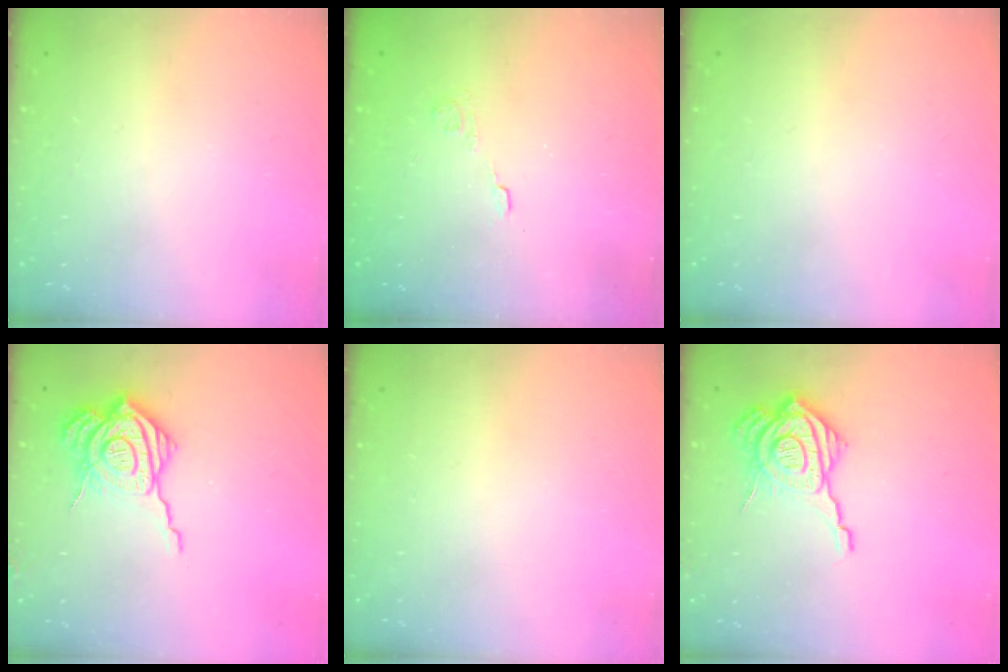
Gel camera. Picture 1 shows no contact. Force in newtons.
{"total": 2.1, "press": 1.6, "slide": 1.4}
{"total": 0.0}
{"total": 17.4, "press": 17.3, "slide": 1.7}
{"total": 0.0}
{"total": 16.0, "press": 15.9, "slide": 2.0}